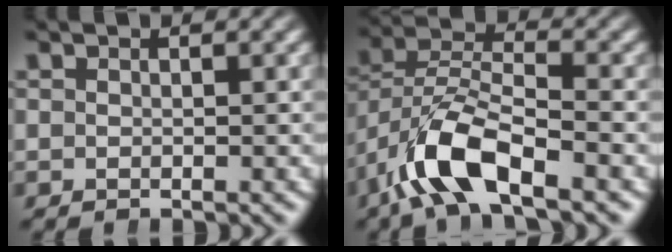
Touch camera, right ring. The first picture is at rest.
{"total": 6.2, "force": [-1.9, 3.7, 4.5], "torque": [-0.111, -0.023, -0.025]}